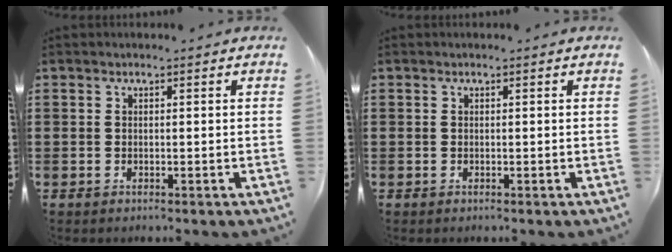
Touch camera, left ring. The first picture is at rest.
{"total": 0.0}